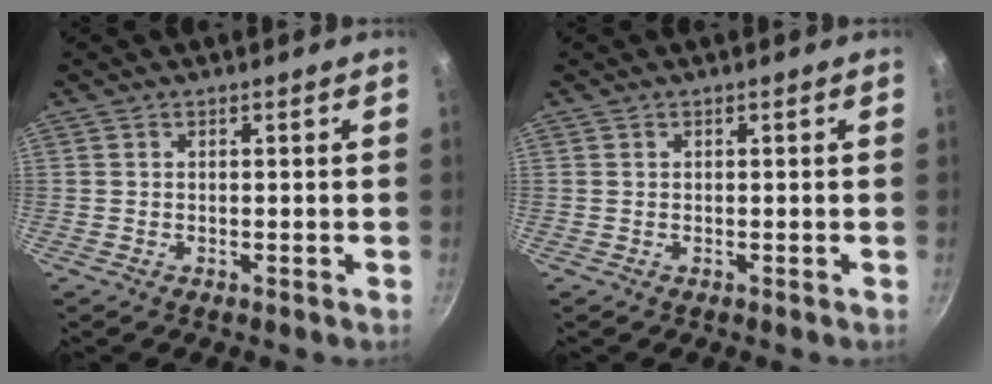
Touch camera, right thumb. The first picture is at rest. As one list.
[{"total": 0.0}]